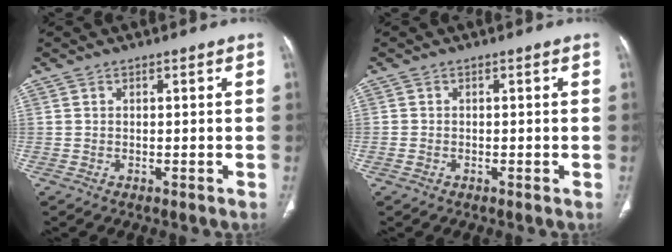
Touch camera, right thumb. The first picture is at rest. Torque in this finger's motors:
{"motor_torque": [-0.60, -0.20, -0.13, 0.58, -0.03]}